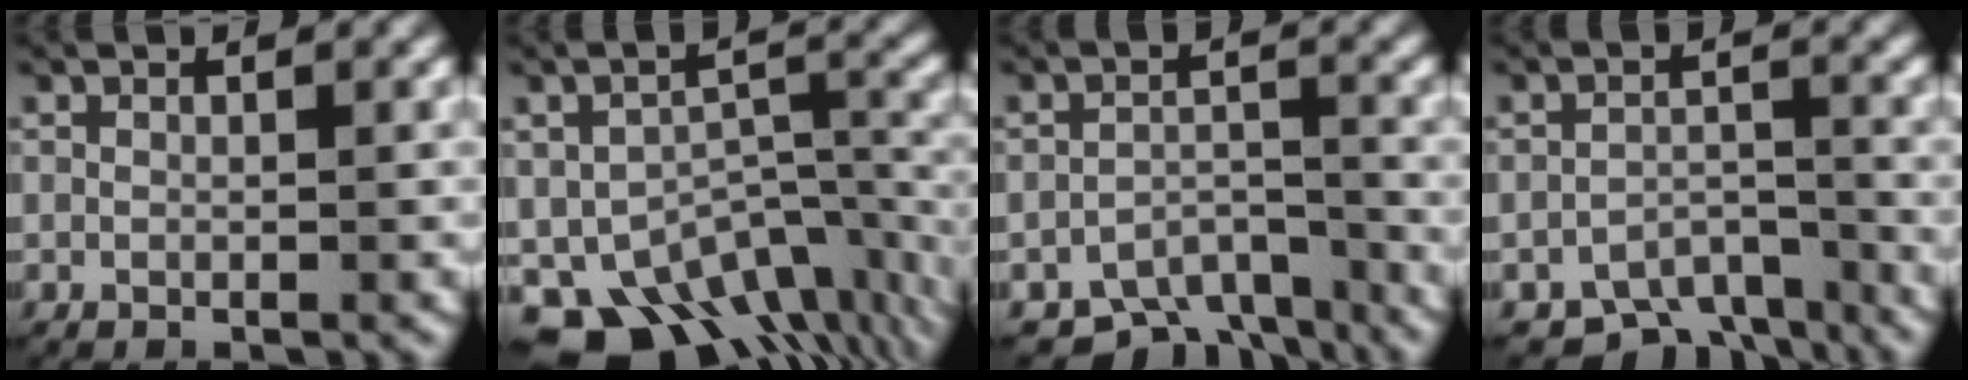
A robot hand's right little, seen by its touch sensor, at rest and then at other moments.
{"total": 12.7, "force": [-7.4, 8.2, 6.3], "torque": [-0.095, -0.023, -0.115]}
{"total": 6.2, "force": [-4.9, 3.2, 2.2], "torque": [-0.030, -0.010, -0.084]}
{"total": 5.7, "force": [-4.6, 2.7, 1.9], "torque": [-0.019, -0.009, -0.080]}